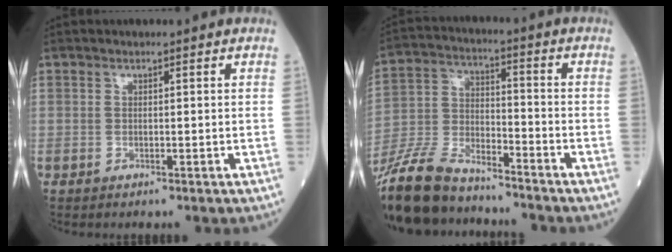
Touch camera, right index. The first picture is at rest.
{"total": 16.0, "force": [-14.0, 4.0, 6.7], "torque": [-0.146, -0.010, -0.261]}